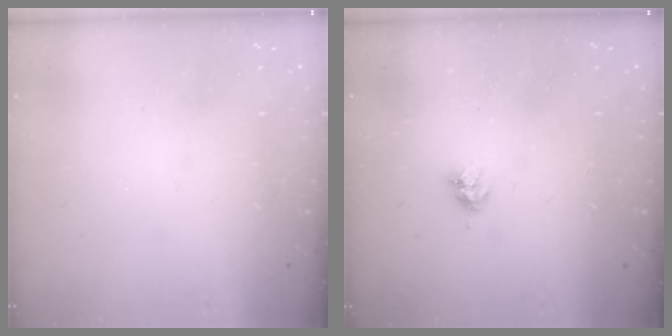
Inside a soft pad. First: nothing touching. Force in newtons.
{"total": 3.5, "press": 3.4, "slide": 0.5}